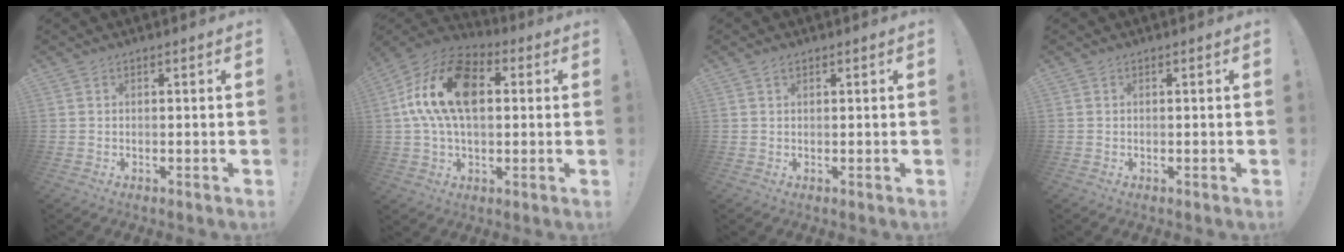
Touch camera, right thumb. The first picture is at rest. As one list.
[{"total": 19.1, "force": [3.8, 11.6, 14.7], "torque": [-0.276, 0.005, 0.066]}, {"total": 1.0, "force": [0.7, 0.6, 0.5], "torque": [-0.005, -0.001, 0.011]}, {"total": 0.0}]